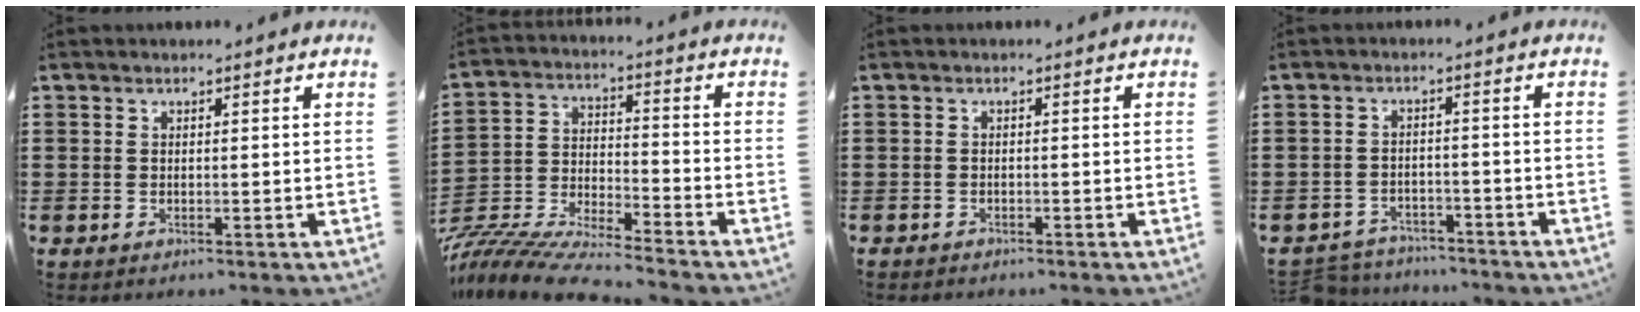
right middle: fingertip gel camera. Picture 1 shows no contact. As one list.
[{"total": 9.3, "force": [-9.1, 0.4, 1.8], "torque": [-0.044, 0.004, -0.187]}, {"total": 0.9, "force": [-0.8, 0.4, 0.0], "torque": [-0.001, 0.004, -0.019]}, {"total": 4.1, "force": [-4.0, 0.8, -0.1], "torque": [-0.011, 0.002, -0.089]}]